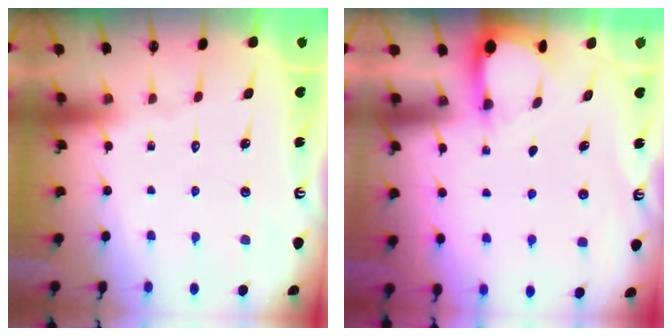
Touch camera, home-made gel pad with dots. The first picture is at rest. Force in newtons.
{"total": 3.4, "press": 3.3, "slide": 0.4}